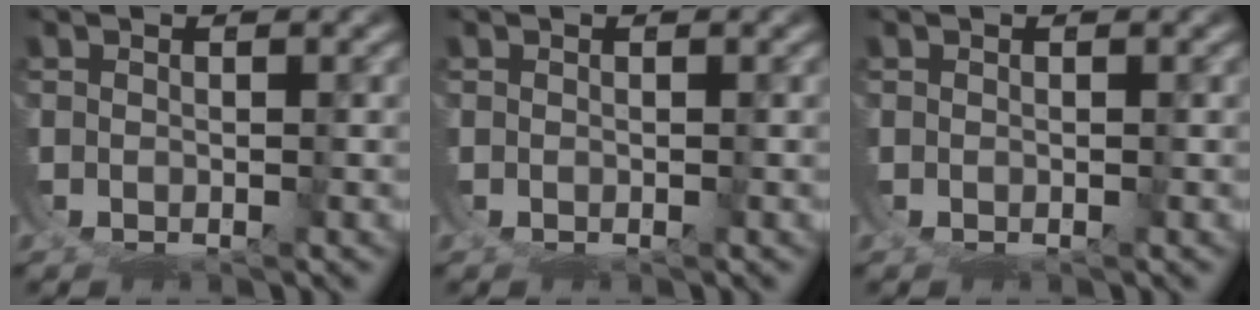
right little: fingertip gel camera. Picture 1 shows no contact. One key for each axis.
{"total": 0.0}
{"total": 0.0}